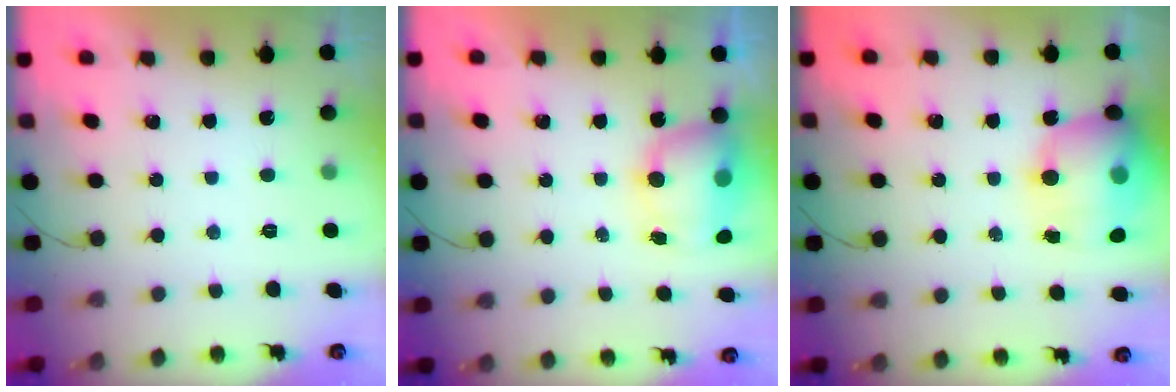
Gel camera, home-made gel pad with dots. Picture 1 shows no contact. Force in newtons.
{"total": 7.5, "press": 7.4, "slide": 0.9}
{"total": 16.7, "press": 16.2, "slide": 3.9}